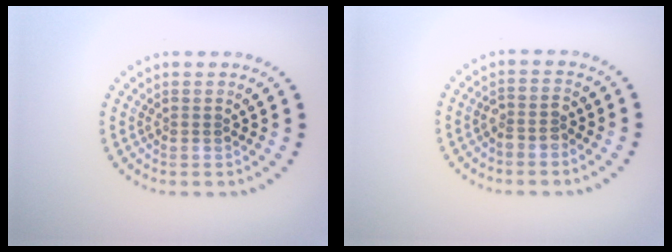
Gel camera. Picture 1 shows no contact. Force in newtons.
{"total": 1.7, "press": 1.5, "slide": 0.8}